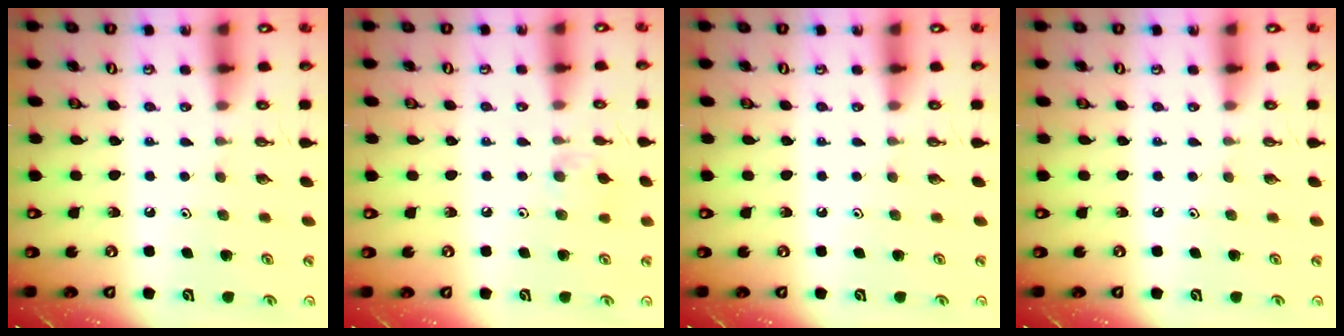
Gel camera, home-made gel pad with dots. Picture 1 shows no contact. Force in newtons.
{"total": 6.8, "press": 6.7, "slide": 0.8}
{"total": 0.0}
{"total": 0.0}